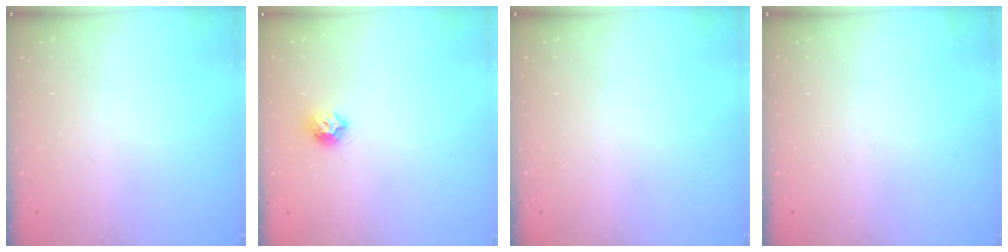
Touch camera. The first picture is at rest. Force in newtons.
{"total": 7.1, "press": 7.1, "slide": 0.2}
{"total": 0.0}
{"total": 0.0}